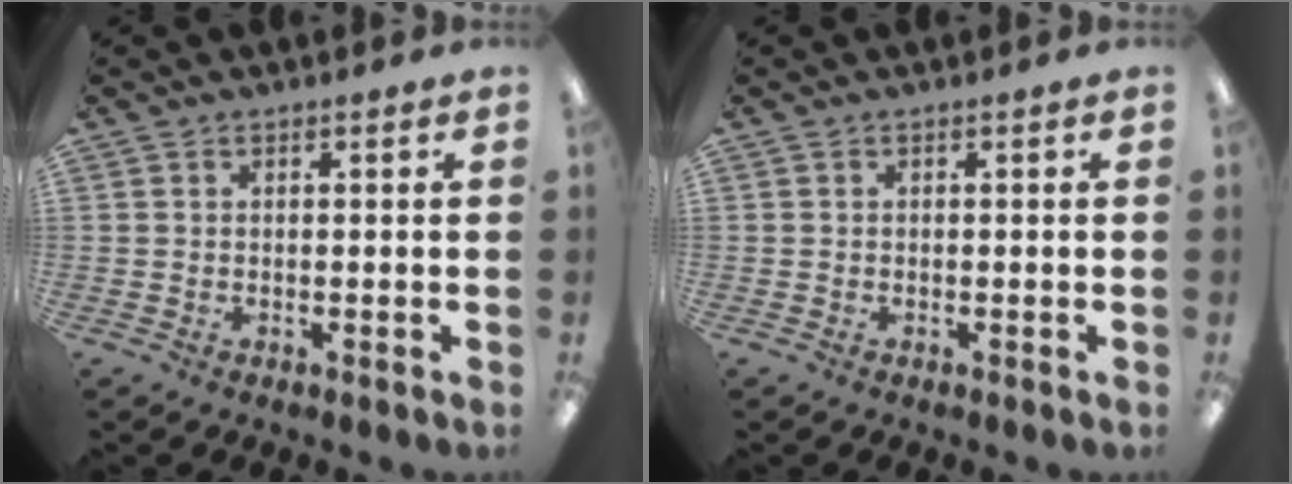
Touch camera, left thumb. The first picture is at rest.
{"total": 0.0}